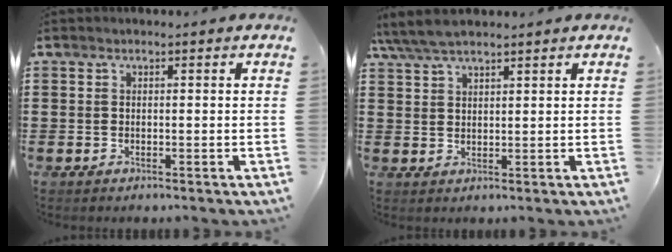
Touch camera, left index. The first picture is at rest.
{"total": 4.7, "force": [3.9, 0.9, 2.5], "torque": [-0.058, -0.002, 0.074]}